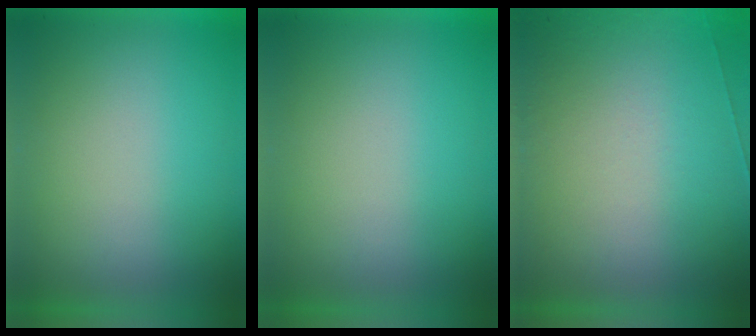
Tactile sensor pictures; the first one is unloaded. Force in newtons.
{"total": 0.0}
{"total": 6.9}